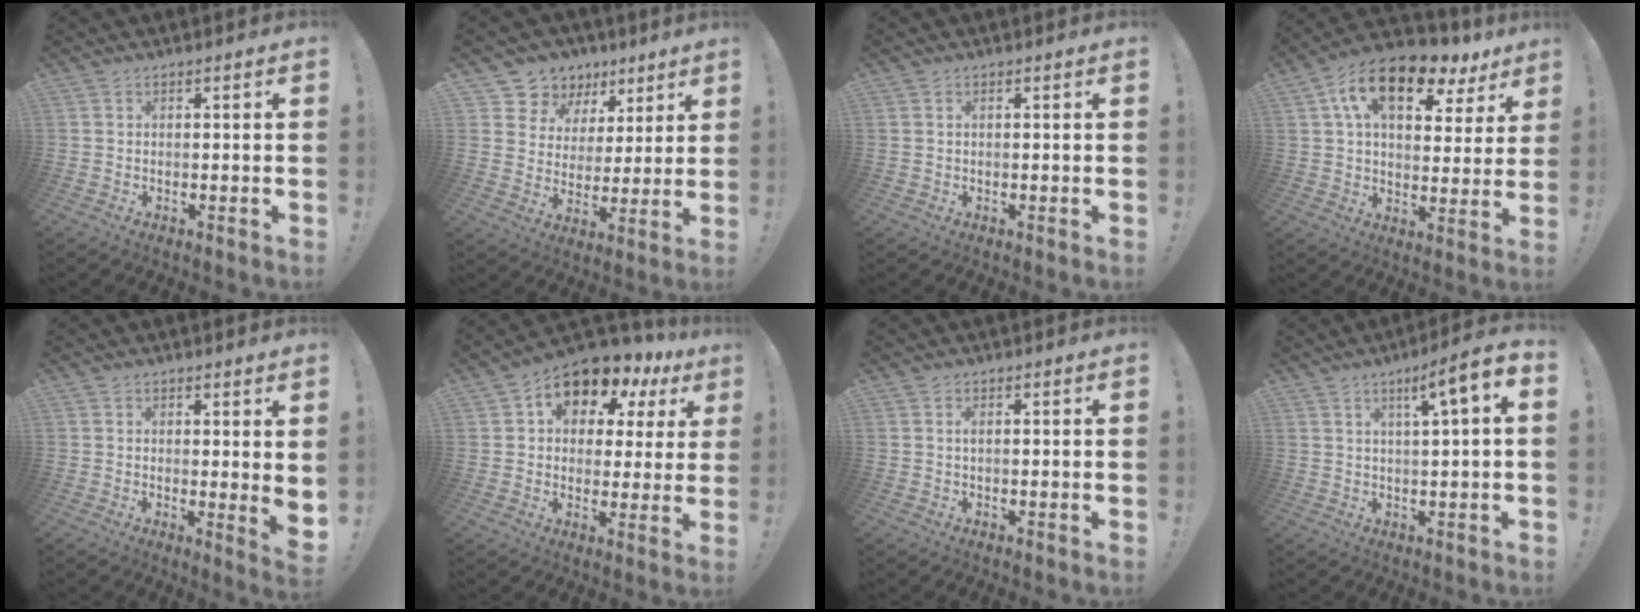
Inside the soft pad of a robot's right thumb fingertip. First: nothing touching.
{"total": 9.2, "force": [5.3, 7.3, 1.8], "torque": [-0.034, -0.041, 0.107]}
{"total": 0.6, "force": [0.3, 0.3, 0.4], "torque": [-0.013, 0.003, 0.007]}
{"total": 16.4, "force": [8.5, 8.3, 11.3], "torque": [-0.187, -0.039, 0.145]}
{"total": 3.8, "force": [1.2, 0.4, 3.5], "torque": [-0.026, -0.027, 0.022]}
{"total": 10.3, "force": [6.1, 6.7, 5.0], "torque": [-0.076, -0.049, 0.109]}
{"total": 0.8, "force": [0.0, 0.1, 0.8], "torque": [-0.017, 0.002, 0.000]}
{"total": 7.6, "force": [2.8, 0.3, 7.0], "torque": [-0.095, -0.016, 0.035]}